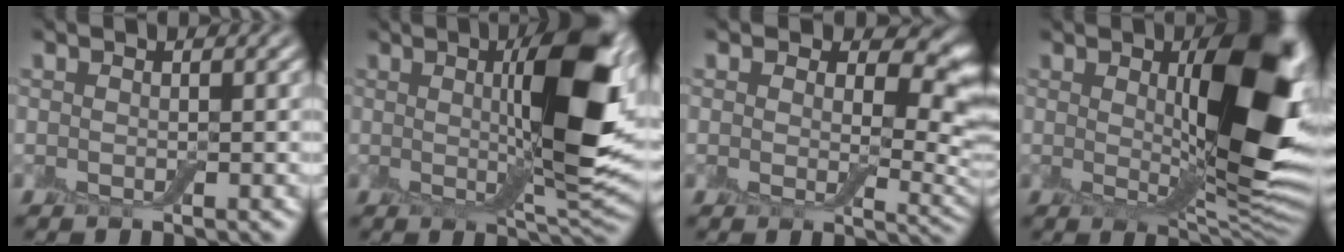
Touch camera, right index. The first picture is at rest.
{"total": 9.9, "force": [2.2, 2.4, 9.3], "torque": [-0.136, 0.001, 0.039]}
{"total": 7.3, "force": [2.3, 4.6, 5.2], "torque": [-0.067, -0.011, 0.040]}
{"total": 10.2, "force": [1.7, 3.8, 9.4], "torque": [-0.134, -0.006, 0.040]}